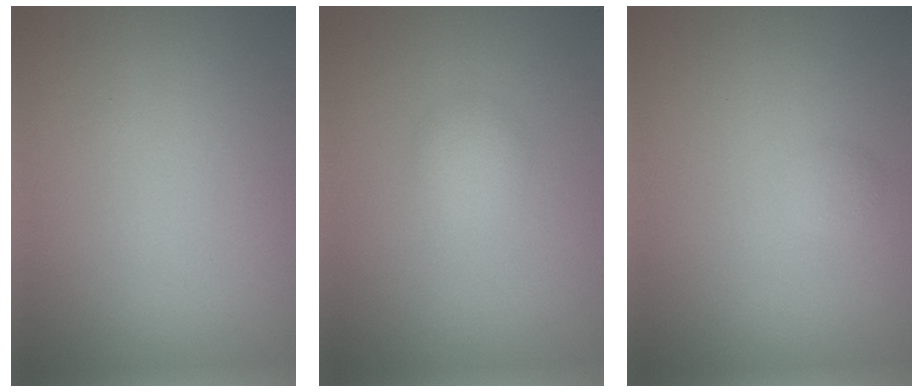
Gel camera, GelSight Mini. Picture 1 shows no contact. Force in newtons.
{"total": 1.6, "press": 1.6, "slide": 0.1}
{"total": 0.7, "press": 0.7, "slide": 0.0}